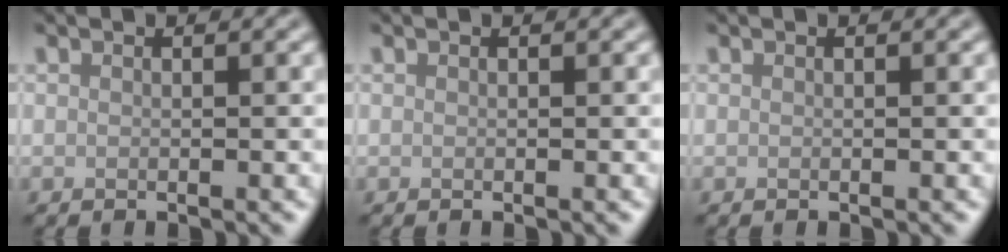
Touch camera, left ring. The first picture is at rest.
{"total": 0.0}
{"total": 0.0}